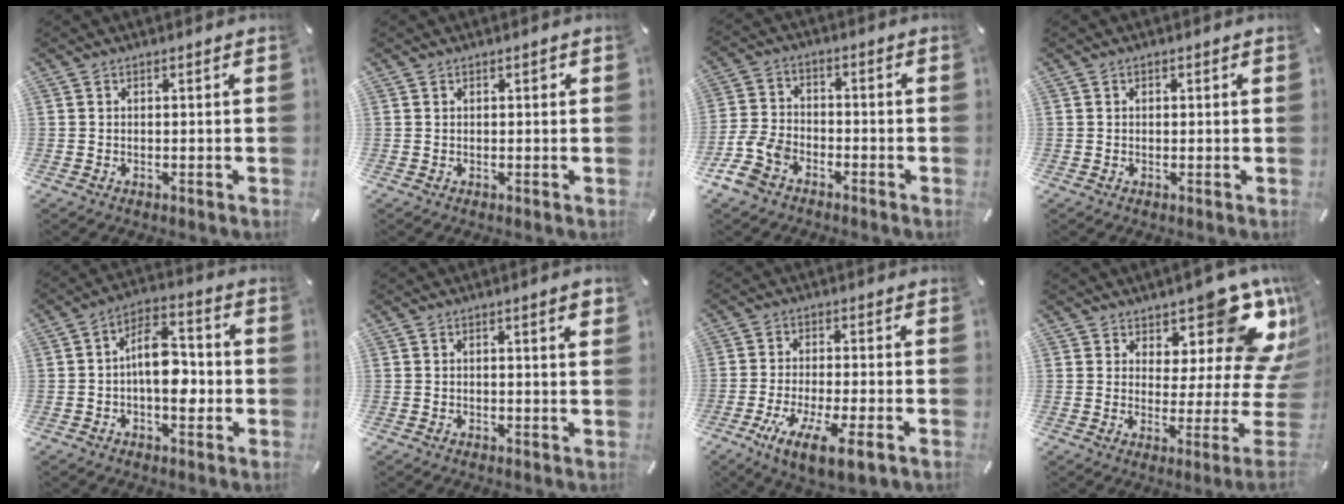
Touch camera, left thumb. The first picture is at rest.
{"total": 0.7, "force": [0.3, 0.4, 0.6], "torque": [-0.011, 0.003, 0.004]}
{"total": 8.3, "force": [-5.1, 5.5, 3.6], "torque": [-0.081, 0.026, -0.098]}
{"total": 0.5, "force": [0.2, 0.5, 0.2], "torque": [-0.003, 0.003, 0.002]}
{"total": 11.3, "force": [-1.8, 6.5, 9.1], "torque": [-0.140, 0.011, -0.028]}
{"total": 2.3, "force": [0.7, 0.3, 2.2], "torque": [-0.035, 0.001, 0.008]}
{"total": 9.8, "force": [-4.7, 2.1, 8.3], "torque": [-0.164, 0.002, -0.083]}
{"total": 14.6, "force": [9.4, 5.1, 10.0], "torque": [-0.105, -0.095, 0.157]}